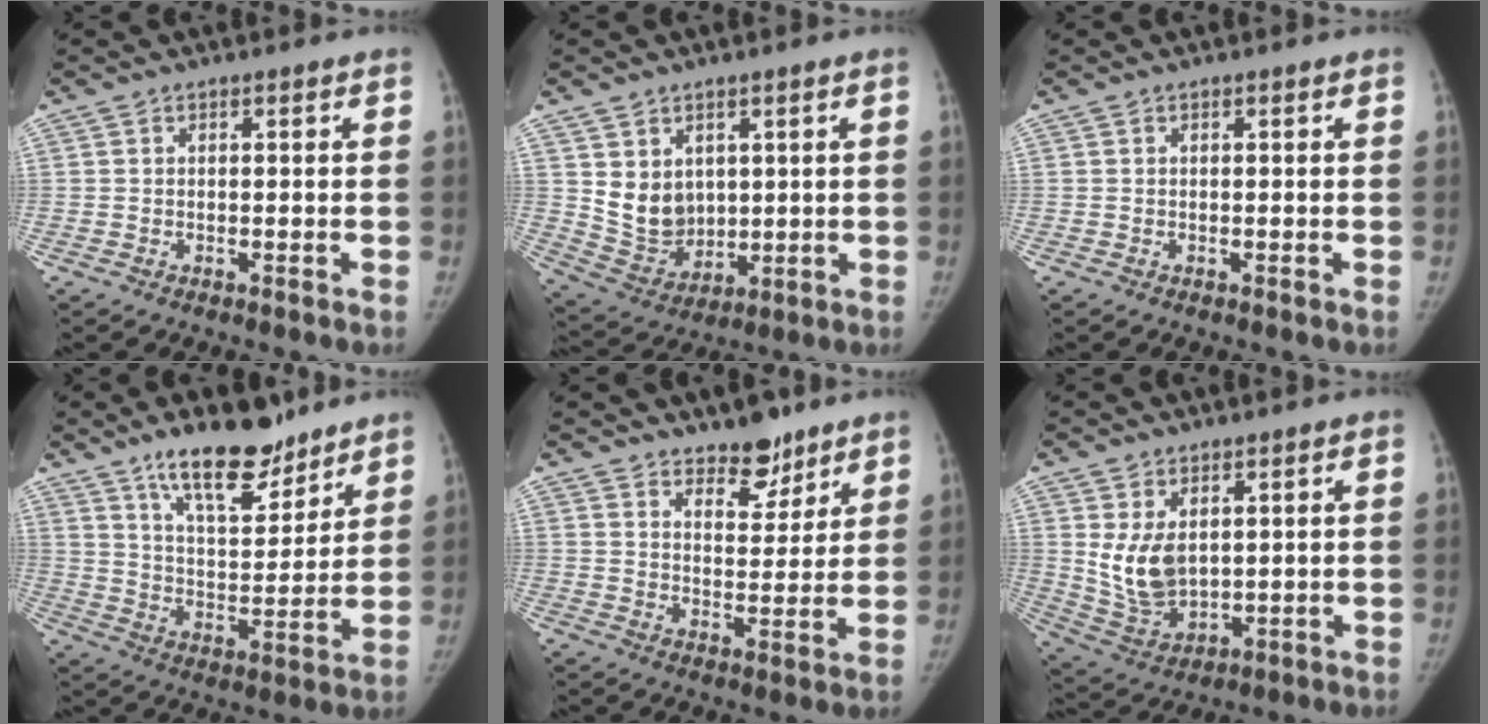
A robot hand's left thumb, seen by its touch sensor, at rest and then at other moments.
{"total": 9.0, "force": [2.5, 7.3, 4.6], "torque": [-0.051, -0.028, 0.069]}
{"total": 0.0}
{"total": 15.0, "force": [11.1, 5.5, 8.5], "torque": [-0.101, -0.075, 0.189]}
{"total": 7.8, "force": [6.1, 3.6, 3.2], "torque": [-0.015, -0.046, 0.097]}
{"total": 8.9, "force": [2.4, 5.7, 6.4], "torque": [-0.109, -0.023, 0.068]}